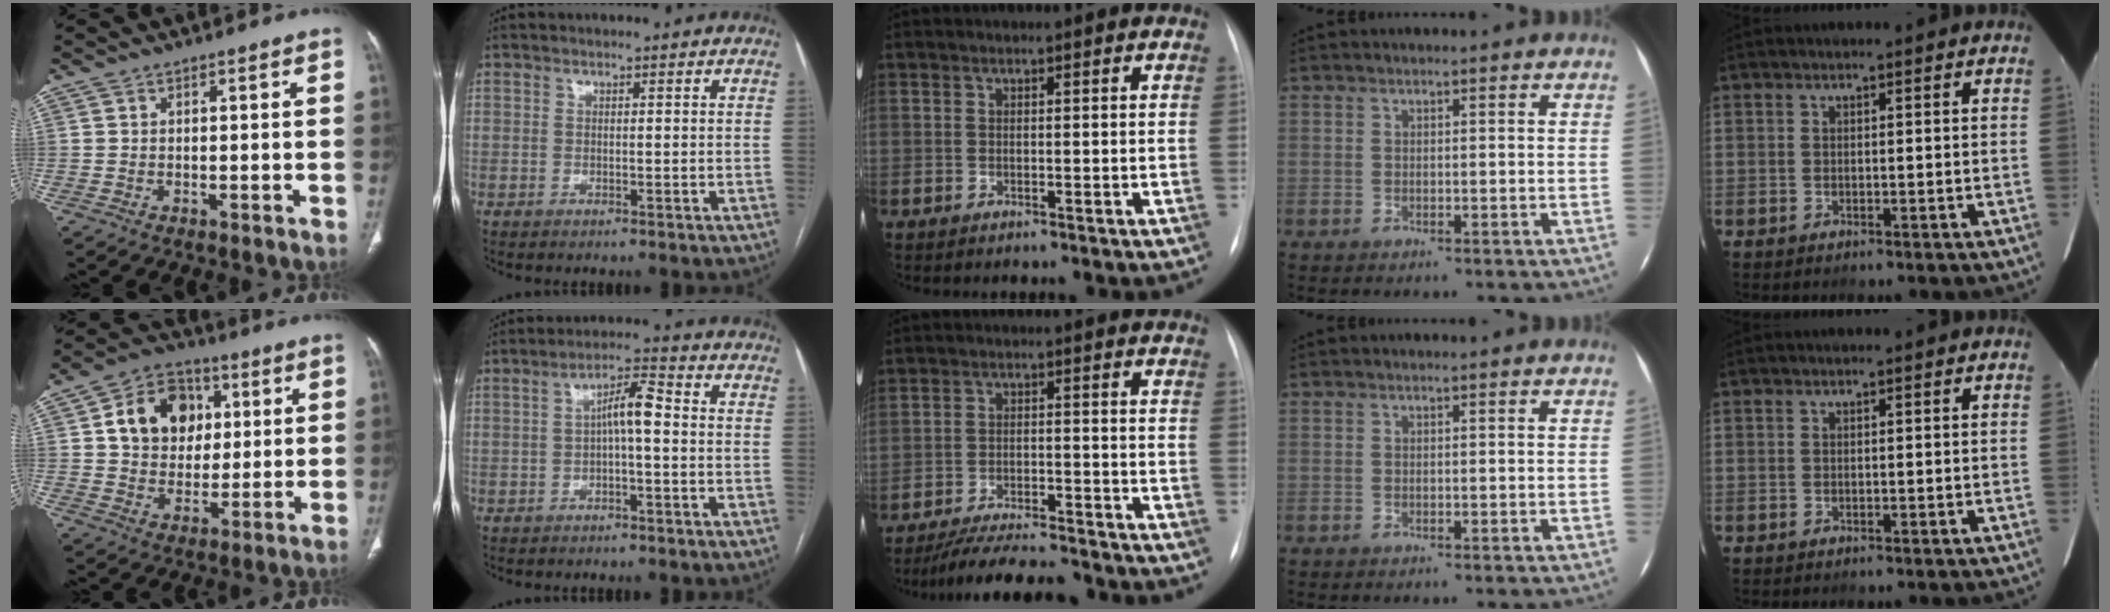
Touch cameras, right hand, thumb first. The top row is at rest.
{"thumb": {"total": 13.8, "force": [3.4, 11.0, 7.7], "torque": [-0.090, 0.004, 0.054]}, "index": {"total": 5.1, "force": [-0.2, 0.9, 5.0], "torque": [-0.082, 0.020, -0.004]}, "middle": {"total": 11.5, "force": [-10.6, 1.4, 4.4], "torque": [-0.069, -0.006, -0.161]}}